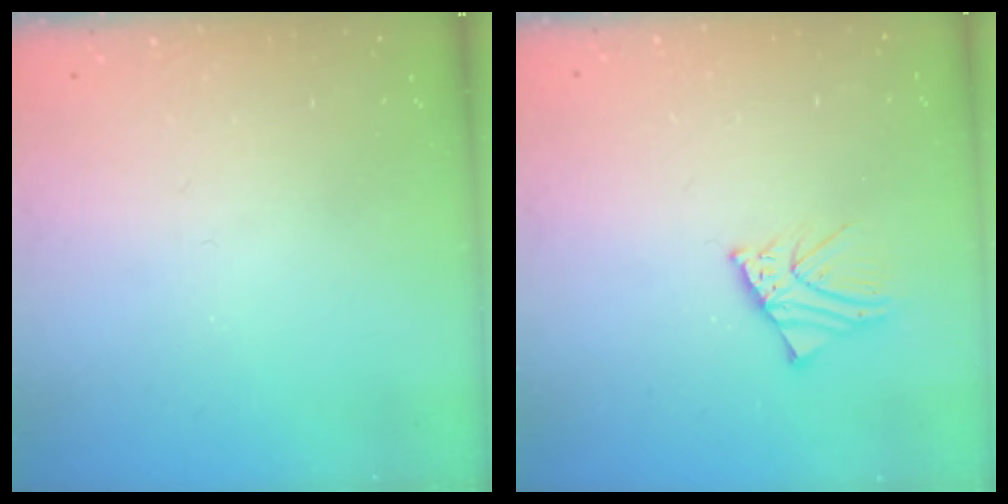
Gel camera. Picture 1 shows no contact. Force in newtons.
{"total": 2.7, "press": 2.7, "slide": 0.4}